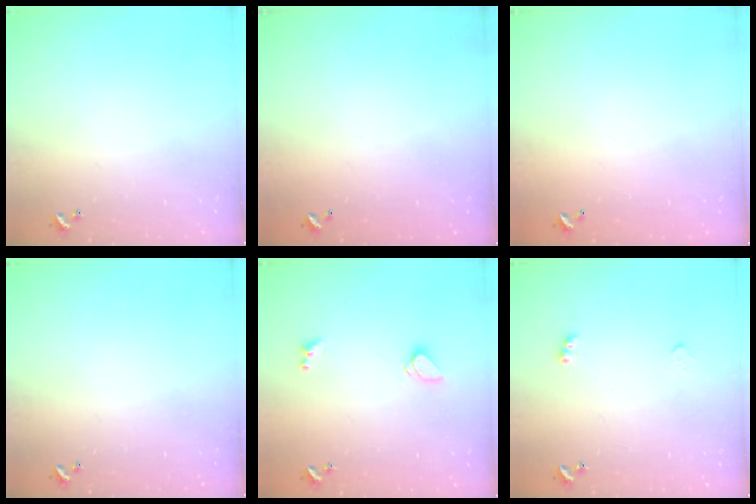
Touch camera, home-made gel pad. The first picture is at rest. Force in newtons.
{"total": 2.8, "press": 2.8, "slide": 0.1}
{"total": 2.8, "press": 2.8, "slide": 0.1}
{"total": 0.0}
{"total": 1.3, "press": 1.2, "slide": 0.4}
{"total": 3.8, "press": 3.7, "slide": 0.6}